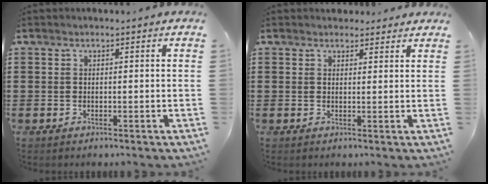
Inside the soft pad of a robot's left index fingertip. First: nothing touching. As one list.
[{"total": 1.9, "force": [1.8, 0.7, 0.1], "torque": [0.002, -0.002, 0.034]}]